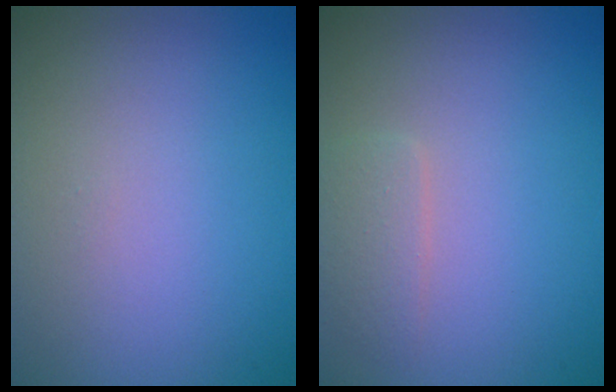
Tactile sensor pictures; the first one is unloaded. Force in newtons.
{"total": 1.5, "press": 1.5, "slide": 0.1}